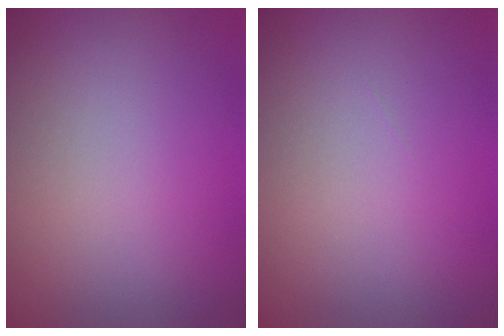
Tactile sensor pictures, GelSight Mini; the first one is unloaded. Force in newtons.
{"total": 0.0}